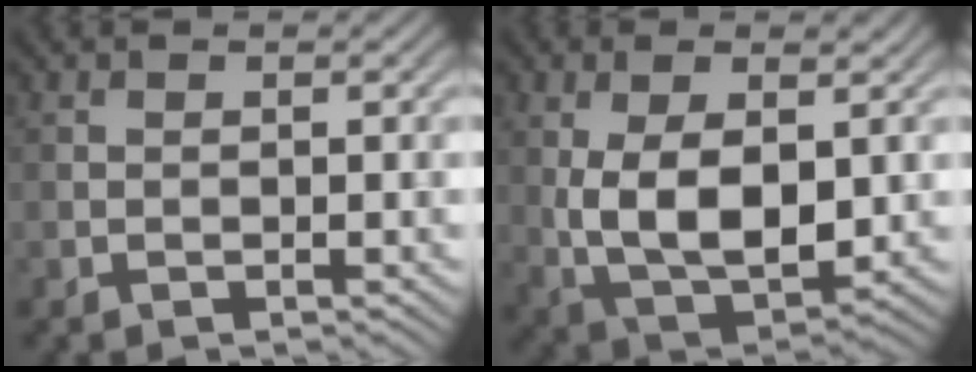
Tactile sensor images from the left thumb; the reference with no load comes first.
{"total": 10.1, "force": [0.7, 5.3, 8.5], "torque": [-0.175, -0.012, 0.020]}